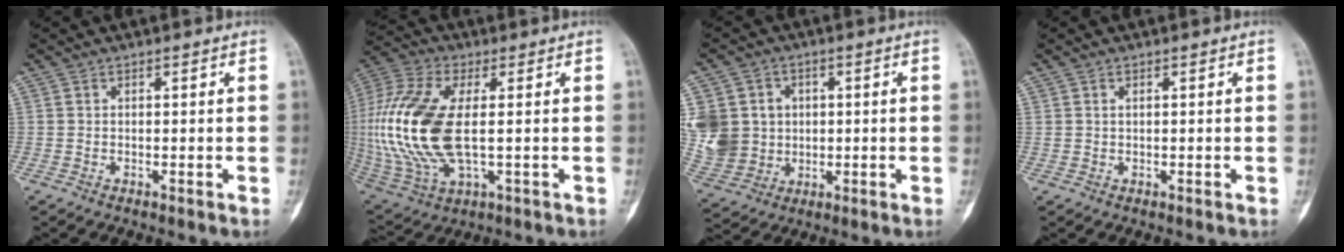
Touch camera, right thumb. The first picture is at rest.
{"total": 21.5, "force": [0.3, 10.5, 18.8], "torque": [-0.427, -0.006, 0.013]}
{"total": 13.9, "force": [1.5, 12.5, 5.8], "torque": [-0.099, 0.014, 0.048]}
{"total": 0.8, "force": [0.3, 0.6, 0.5], "torque": [-0.003, 0.002, 0.006]}